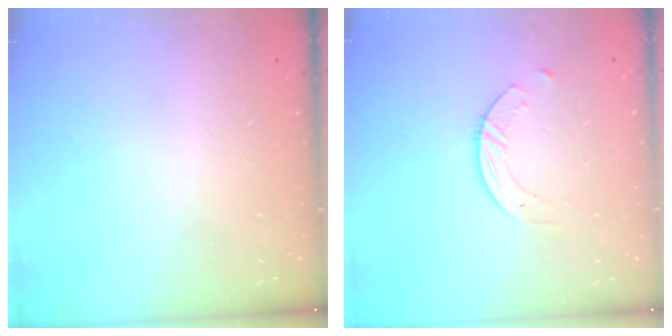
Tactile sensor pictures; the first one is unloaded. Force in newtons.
{"total": 3.8, "press": 3.8, "slide": 0.4}